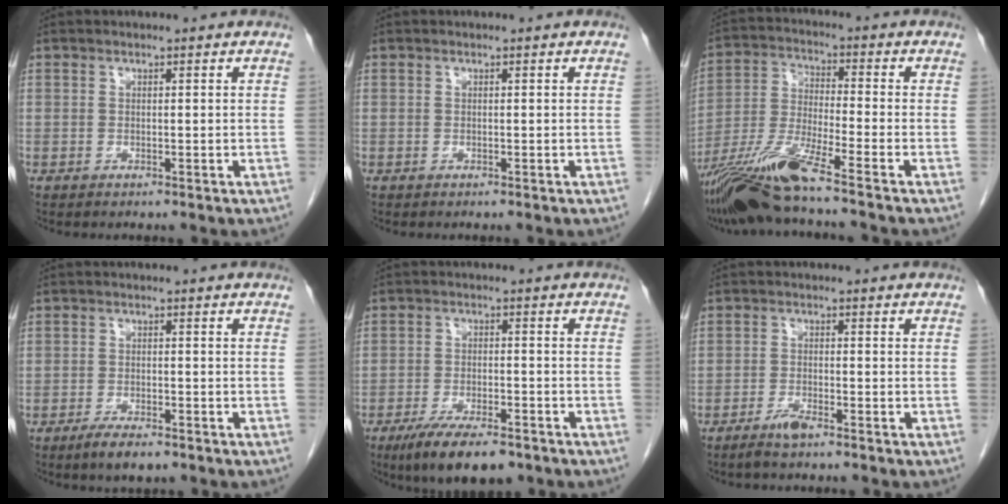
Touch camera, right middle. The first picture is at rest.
{"total": 0.0}
{"total": 11.9, "force": [-8.9, -0.8, 7.8], "torque": [-0.163, -0.024, -0.171]}
{"total": 3.9, "force": [-2.8, 1.0, 2.5], "torque": [-0.048, -0.004, -0.047]}
{"total": 9.6, "force": [-6.9, 2.8, 6.1], "torque": [-0.099, -0.013, -0.111]}
{"total": 2.6, "force": [-2.1, 0.1, 1.5], "torque": [-0.035, -0.003, -0.043]}